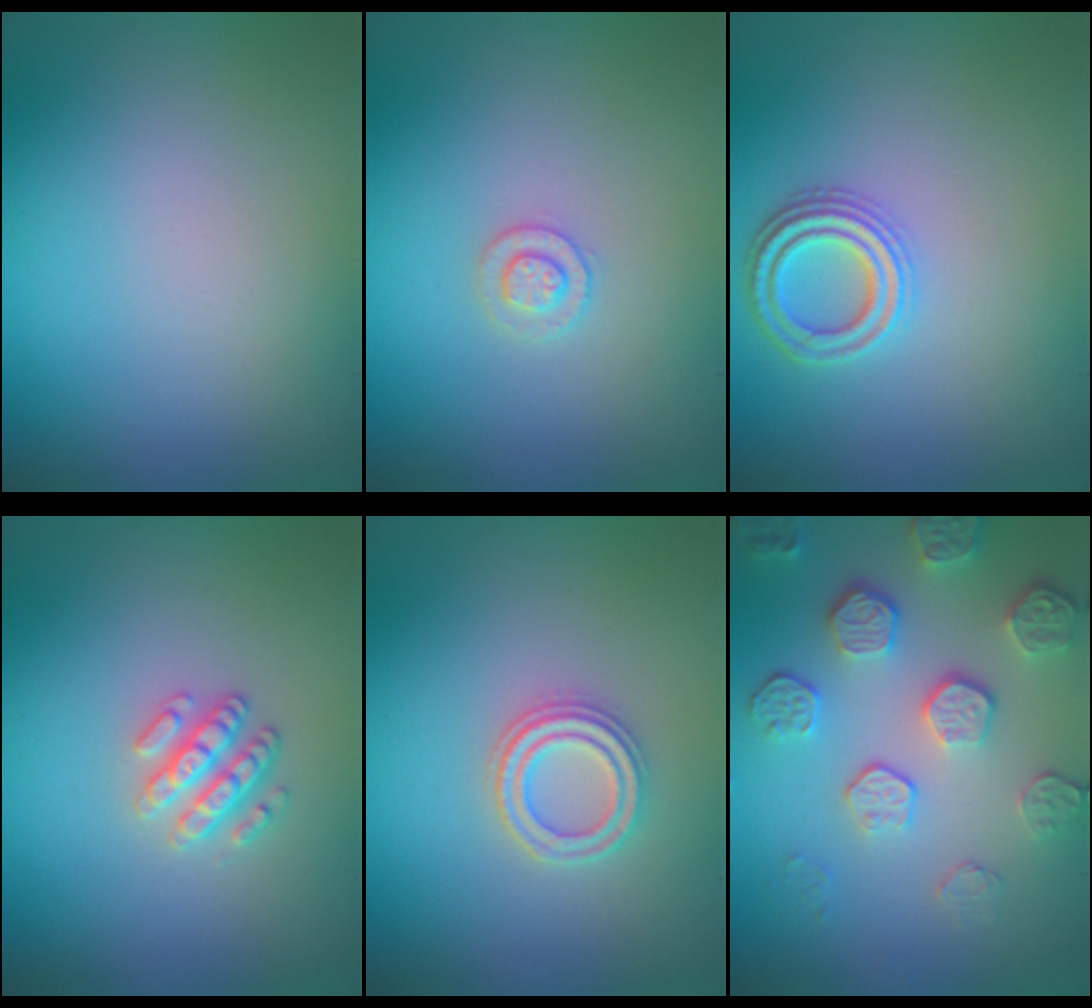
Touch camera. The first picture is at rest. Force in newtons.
{"total": 1.5, "press": 1.5, "slide": 0.1}
{"total": 3.0, "press": 2.7, "slide": 1.1}
{"total": 2.5, "press": 2.4, "slide": 0.7}
{"total": 2.4, "press": 2.3, "slide": 0.4}
{"total": 5.4, "press": 4.1, "slide": 3.4}